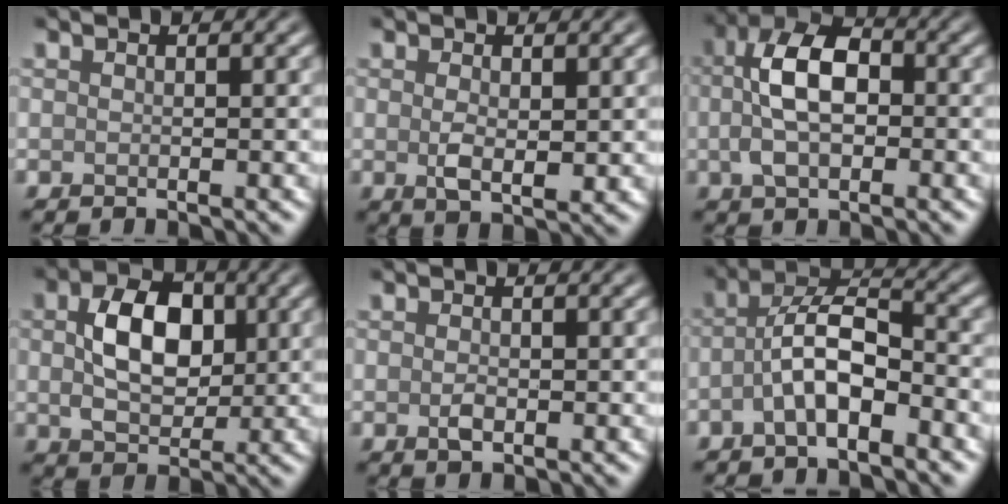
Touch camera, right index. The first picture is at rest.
{"total": 2.6, "force": [0.2, 1.3, 2.3], "torque": [-0.045, -0.006, 0.007]}
{"total": 6.4, "force": [0.0, 3.5, 5.3], "torque": [-0.101, 0.011, -0.011]}
{"total": 6.6, "force": [1.1, 4.3, 4.9], "torque": [-0.091, 0.002, 0.015]}
{"total": 1.3, "force": [-0.2, 0.7, 1.1], "torque": [-0.020, -0.001, -0.003]}
{"total": 4.9, "force": [-1.8, 1.8, 4.2], "torque": [-0.079, 0.016, -0.041]}